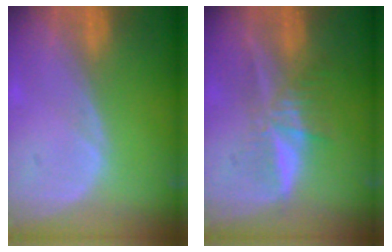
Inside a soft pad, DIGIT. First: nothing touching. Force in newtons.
{"total": 5.8, "press": 5.4, "slide": 2.1}